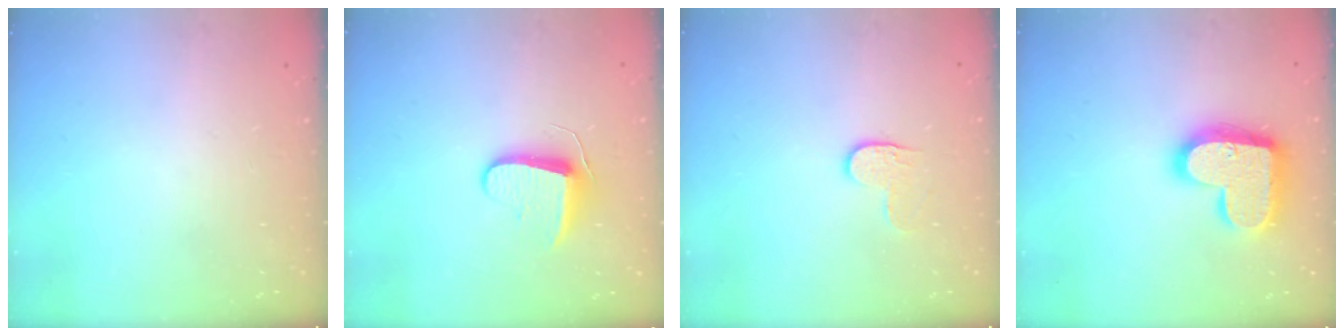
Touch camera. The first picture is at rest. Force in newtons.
{"total": 9.6, "press": 9.5, "slide": 0.7}
{"total": 4.0, "press": 4.0, "slide": 0.5}
{"total": 18.9, "press": 18.9, "slide": 1.1}